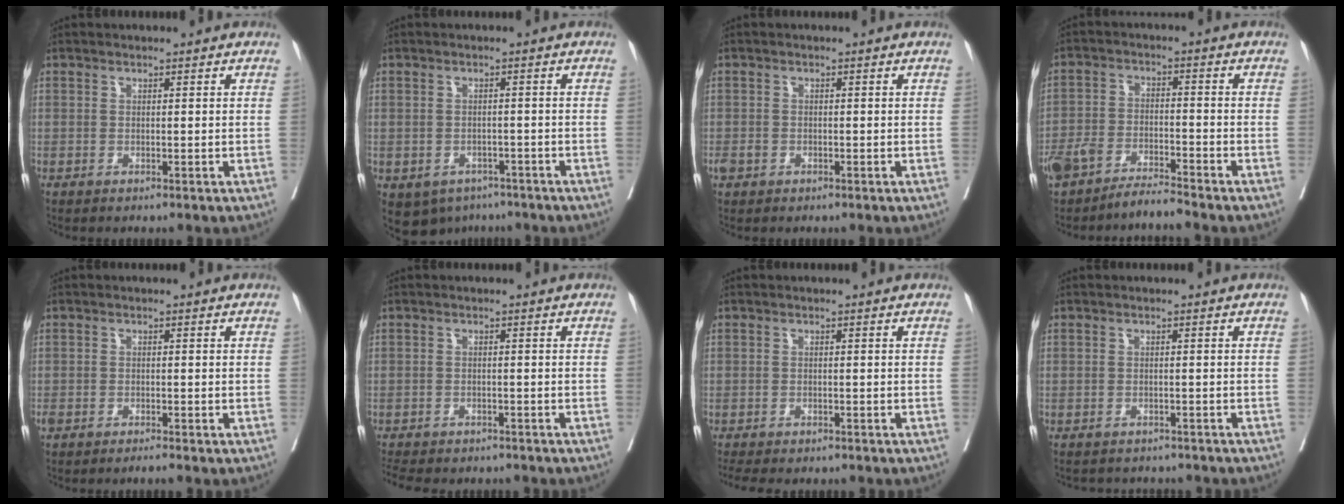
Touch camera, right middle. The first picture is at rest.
{"total": 8.4, "force": [-5.0, 6.4, 2.3], "torque": [-0.060, -0.003, -0.061]}
{"total": 1.5, "force": [-0.7, 1.2, 0.7], "torque": [-0.015, 0.003, -0.011]}
{"total": 5.7, "force": [-5.2, 0.7, 2.2], "torque": [-0.045, 0.003, -0.095]}
{"total": 1.9, "force": [-1.6, 0.2, 1.0], "torque": [-0.023, -0.002, -0.030]}
{"total": 10.8, "force": [-9.5, 3.4, 3.8], "torque": [-0.083, -0.009, -0.123]}
{"total": 7.9, "force": [-6.9, 2.2, 3.2], "torque": [-0.048, -0.006, -0.095]}
{"total": 7.5, "force": [-7.0, 2.1, 1.4], "torque": [-0.021, -0.001, -0.079]}